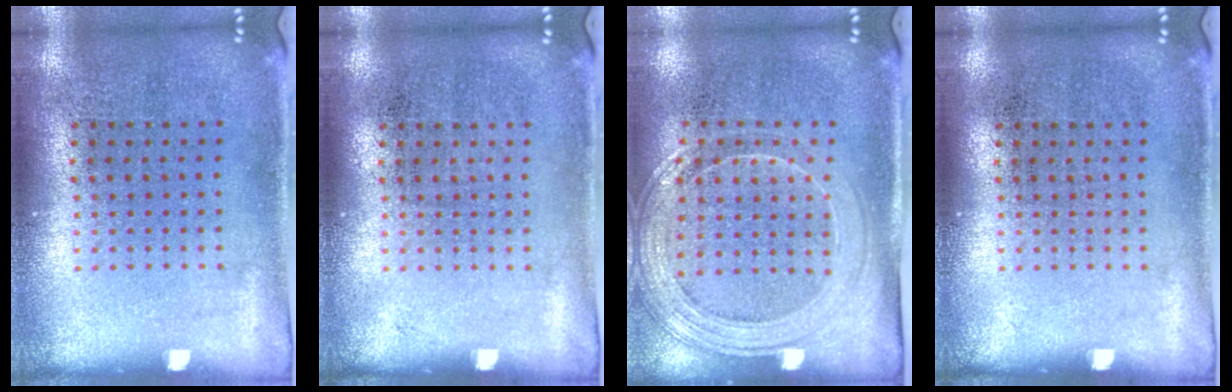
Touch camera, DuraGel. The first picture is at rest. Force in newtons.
{"total": 0.0}
{"total": 1.6, "press": 1.5, "slide": 0.4}
{"total": 0.0}